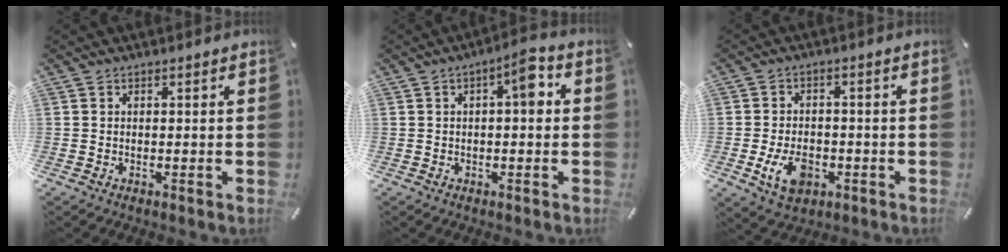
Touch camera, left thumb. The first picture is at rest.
{"total": 6.1, "force": [0.7, 2.1, 5.7], "torque": [-0.086, 0.008, 0.003]}
{"total": 7.9, "force": [-2.6, 5.3, 5.3], "torque": [-0.099, 0.003, -0.049]}